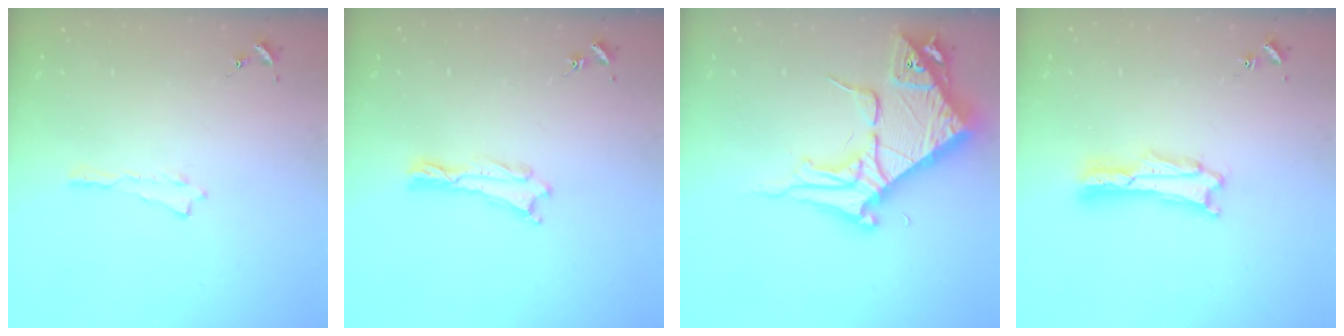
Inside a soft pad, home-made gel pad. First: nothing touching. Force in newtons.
{"total": 0.0}
{"total": 9.2, "press": 9.2, "slide": 1.1}
{"total": 1.7, "press": 1.7, "slide": 0.3}